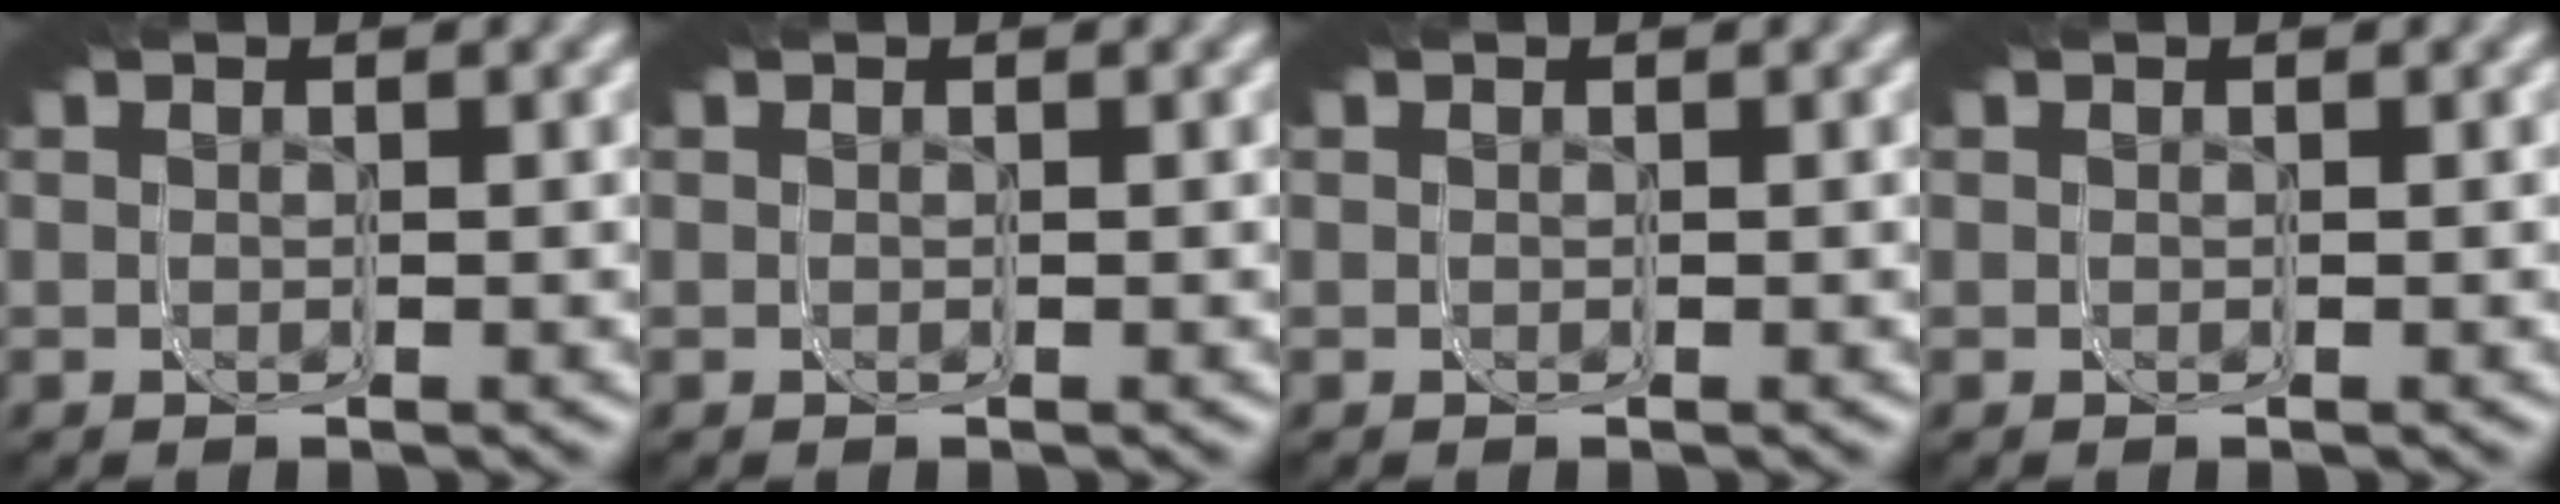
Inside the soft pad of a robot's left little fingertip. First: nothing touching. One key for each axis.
{"total": 0.0}
{"total": 0.0}
{"total": 0.0}